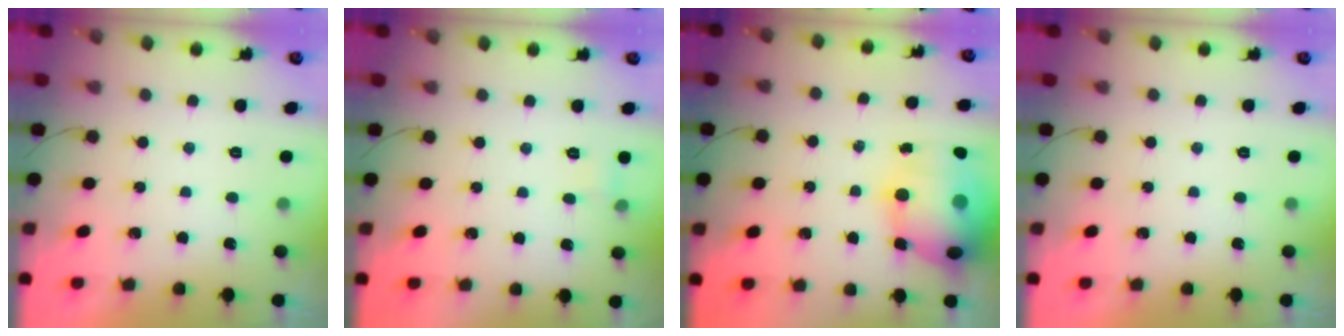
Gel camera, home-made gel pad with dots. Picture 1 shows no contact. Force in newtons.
{"total": 3.3, "press": 3.0, "slide": 1.2}
{"total": 20.0, "press": 19.4, "slide": 4.8}
{"total": 0.0}